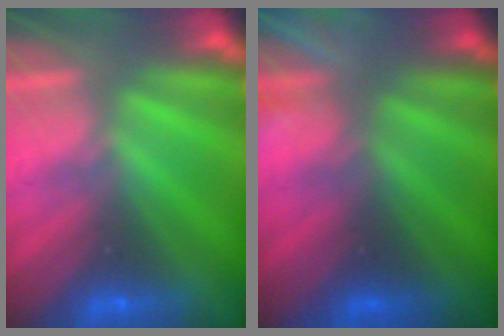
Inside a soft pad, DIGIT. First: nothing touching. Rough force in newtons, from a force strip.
{"total": 8.5}